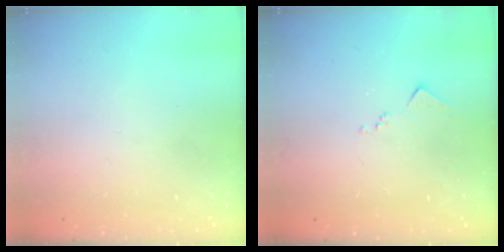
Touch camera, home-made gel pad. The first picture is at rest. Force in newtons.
{"total": 5.7, "press": 5.7, "slide": 0.7}